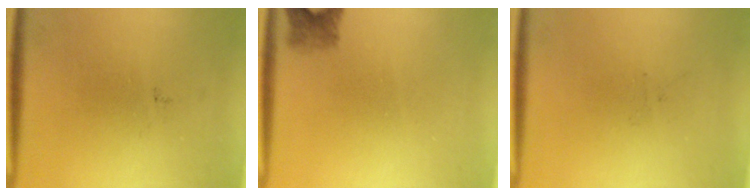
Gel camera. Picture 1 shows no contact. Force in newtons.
{"total": 2.0}
{"total": 0.0}